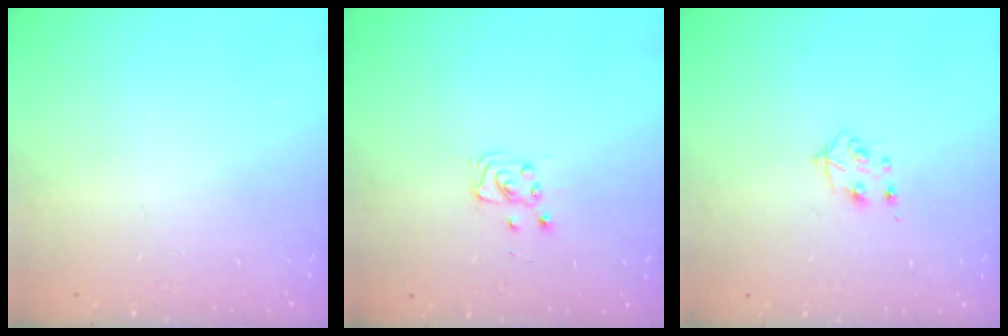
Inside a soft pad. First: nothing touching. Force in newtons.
{"total": 4.4, "press": 4.4, "slide": 0.5}
{"total": 4.4, "press": 4.4, "slide": 0.6}